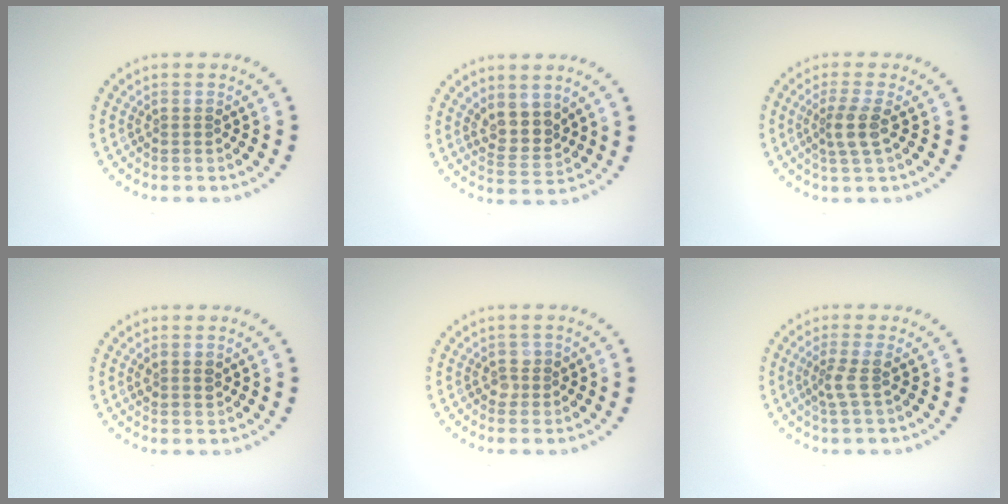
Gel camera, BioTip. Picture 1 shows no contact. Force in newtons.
{"total": 3.0, "press": 2.6, "slide": 1.5}
{"total": 2.5, "press": 1.9, "slide": 1.6}
{"total": 1.1, "press": 1.0, "slide": 0.5}
{"total": 1.1, "press": 1.1, "slide": 0.3}
{"total": 1.9, "press": 1.4, "slide": 1.2}